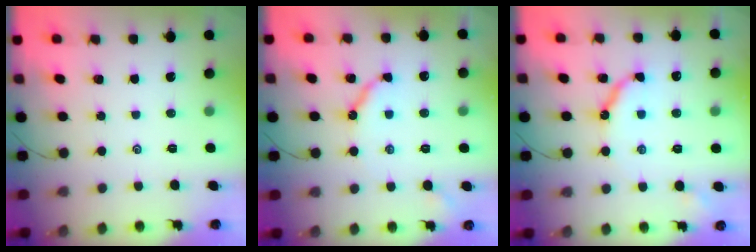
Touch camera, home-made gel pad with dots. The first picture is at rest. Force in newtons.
{"total": 8.1, "press": 8.0, "slide": 0.8}
{"total": 9.2, "press": 9.1, "slide": 0.9}